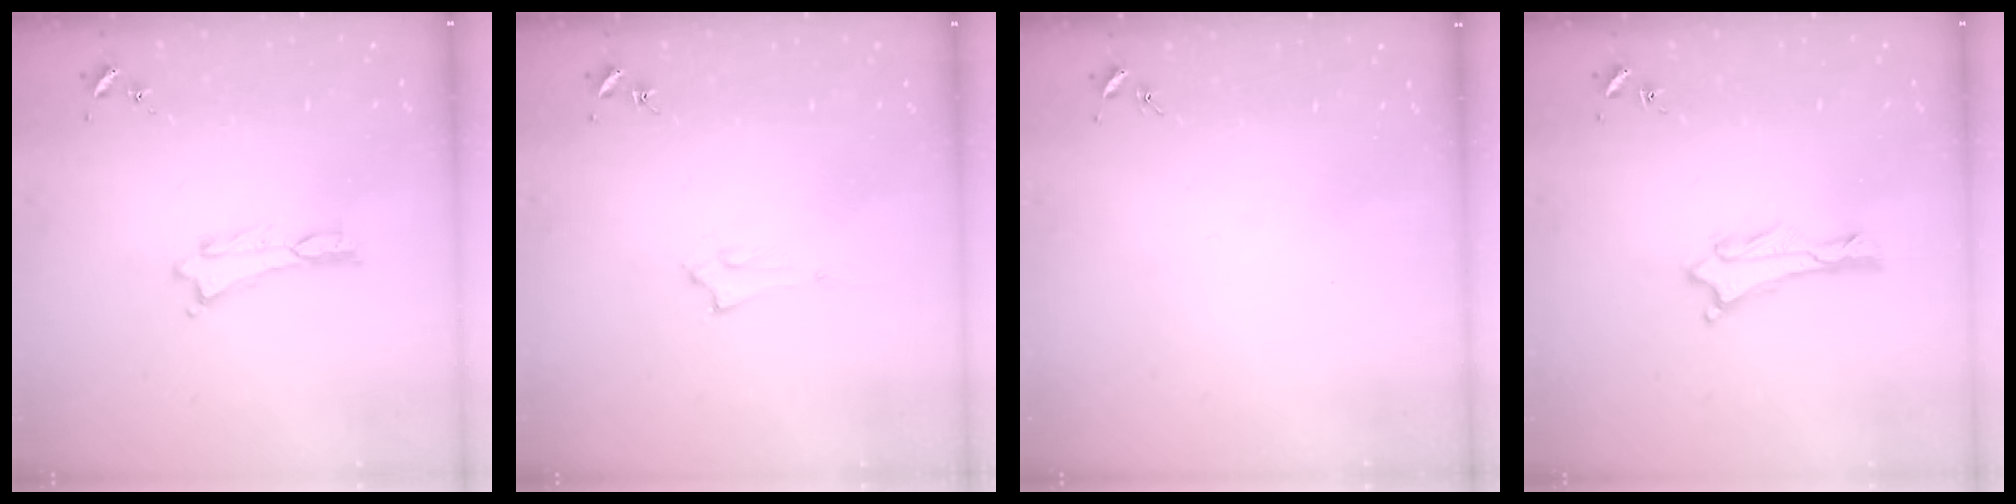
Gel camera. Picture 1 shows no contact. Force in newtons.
{"total": 1.5, "press": 1.5, "slide": 0.2}
{"total": 0.0}
{"total": 1.9, "press": 1.9, "slide": 0.1}